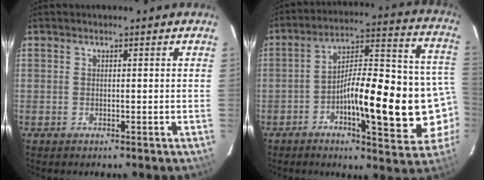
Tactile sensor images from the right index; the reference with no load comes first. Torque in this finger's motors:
{"motor_torque": [2.14, 0.00, 1.05, 0.21]}